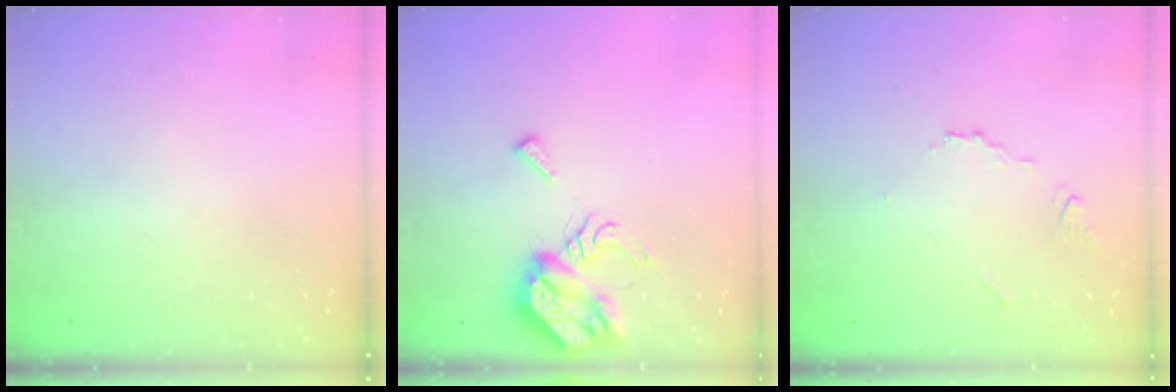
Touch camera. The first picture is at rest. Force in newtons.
{"total": 10.0, "press": 9.9, "slide": 0.8}
{"total": 4.3, "press": 4.2, "slide": 0.8}